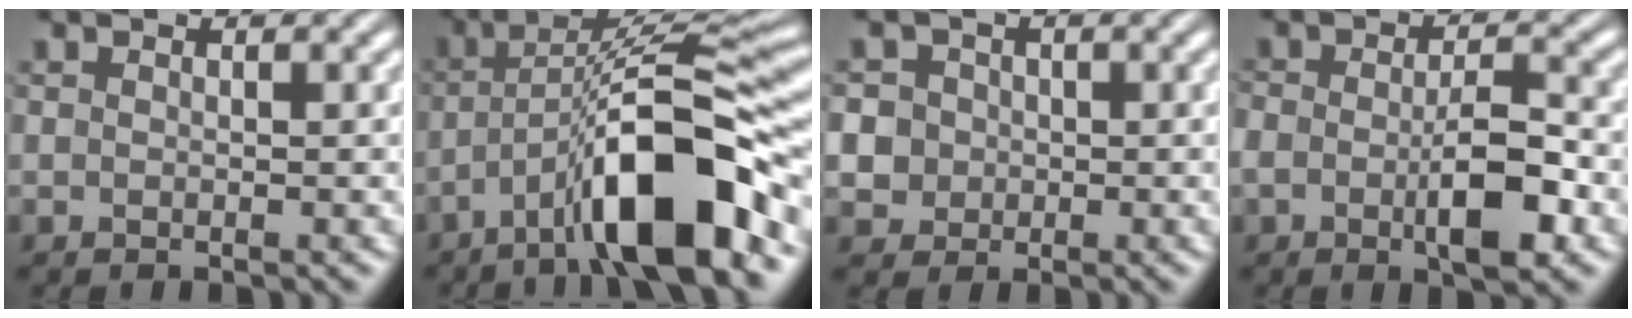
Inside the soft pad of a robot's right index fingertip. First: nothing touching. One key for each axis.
{"total": 10.3, "fx": -2.4, "fy": 3.2, "fz": 9.5, "tx": -0.149, "ty": 0.000, "tz": -0.034}
{"total": 6.7, "fx": -0.6, "fy": 6.4, "fz": 2.2, "tx": -0.066, "ty": -0.024, "tz": -0.007}
{"total": 5.5, "fx": -1.2, "fy": 2.8, "fz": 4.6, "tx": -0.085, "ty": -0.002, "tz": -0.027}